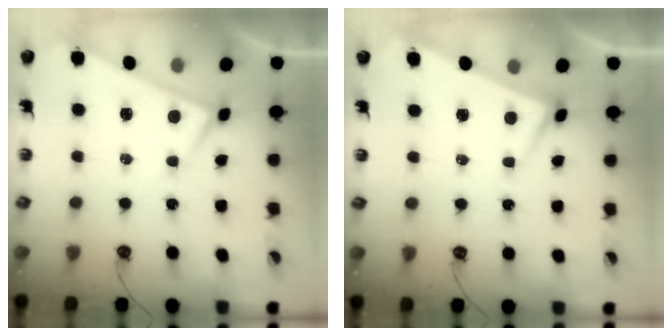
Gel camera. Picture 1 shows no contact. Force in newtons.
{"total": 3.8, "press": 3.8, "slide": 0.1}